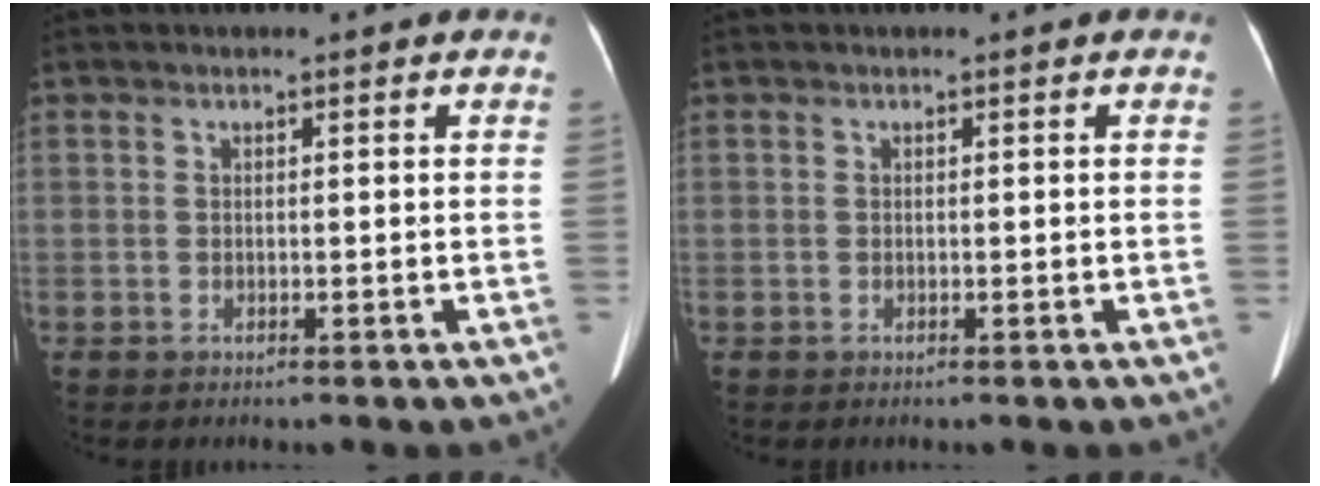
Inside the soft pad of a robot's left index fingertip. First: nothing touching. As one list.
[{"total": 0.0}]